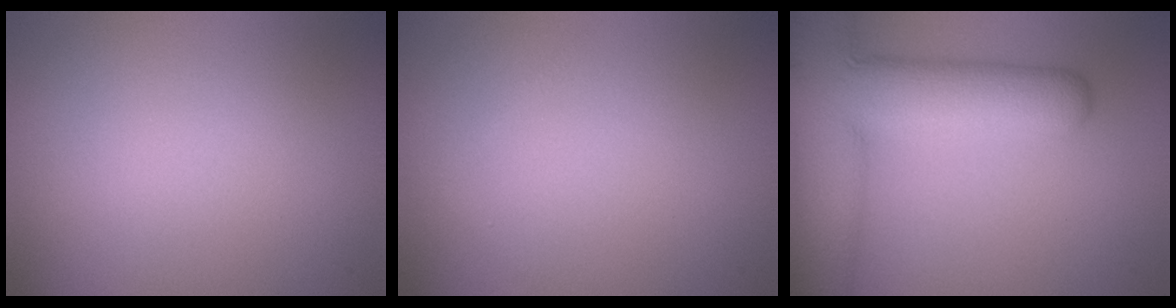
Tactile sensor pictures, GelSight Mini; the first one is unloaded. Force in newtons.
{"total": 0.5, "press": 0.5, "slide": 0.0}
{"total": 10.9, "press": 10.8, "slide": 0.7}